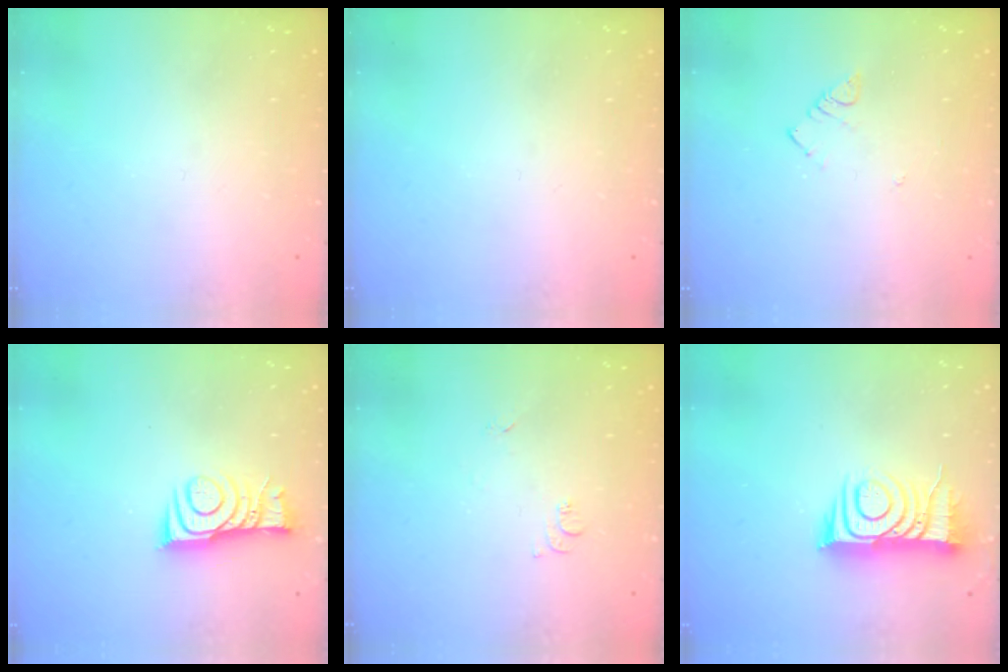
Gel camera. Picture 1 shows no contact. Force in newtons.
{"total": 0.0}
{"total": 3.0, "press": 2.9, "slide": 0.4}
{"total": 9.6, "press": 9.5, "slide": 1.2}
{"total": 7.5, "press": 7.5, "slide": 0.7}
{"total": 10.6, "press": 10.6, "slide": 0.9}